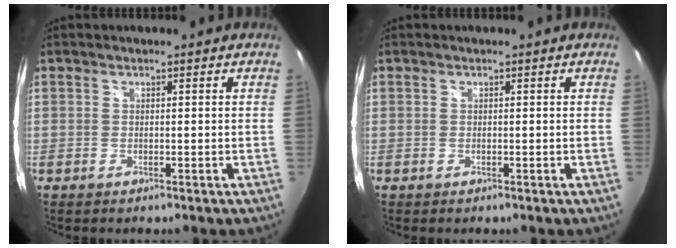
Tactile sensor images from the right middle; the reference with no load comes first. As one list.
[{"total": 0.0}]